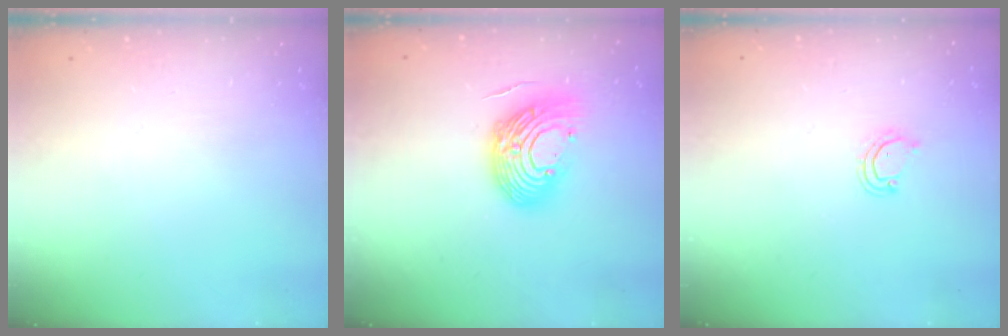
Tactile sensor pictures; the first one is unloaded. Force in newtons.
{"total": 15.1, "press": 15.0, "slide": 1.9}
{"total": 3.5, "press": 3.4, "slide": 0.3}